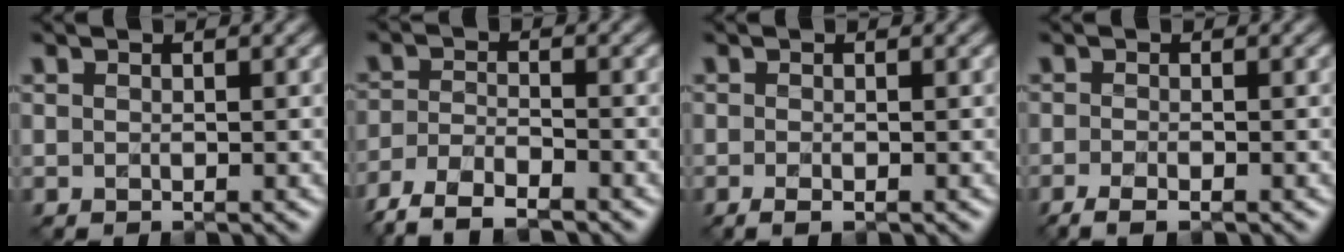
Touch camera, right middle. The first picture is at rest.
{"total": 5.1, "force": [-4.2, 1.3, 2.4], "torque": [-0.049, -0.008, -0.086]}
{"total": 1.1, "force": [-0.5, 0.3, 0.9], "torque": [-0.019, -0.005, -0.010]}
{"total": 2.2, "force": [-1.4, 0.6, 1.6], "torque": [-0.032, -0.006, -0.030]}